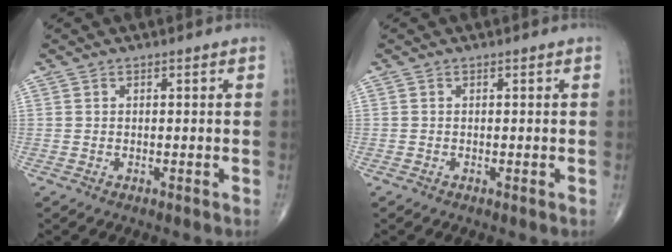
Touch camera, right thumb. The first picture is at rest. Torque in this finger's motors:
{"motor_torque": [0.11, -0.38, -0.12, -0.19, 0.00]}